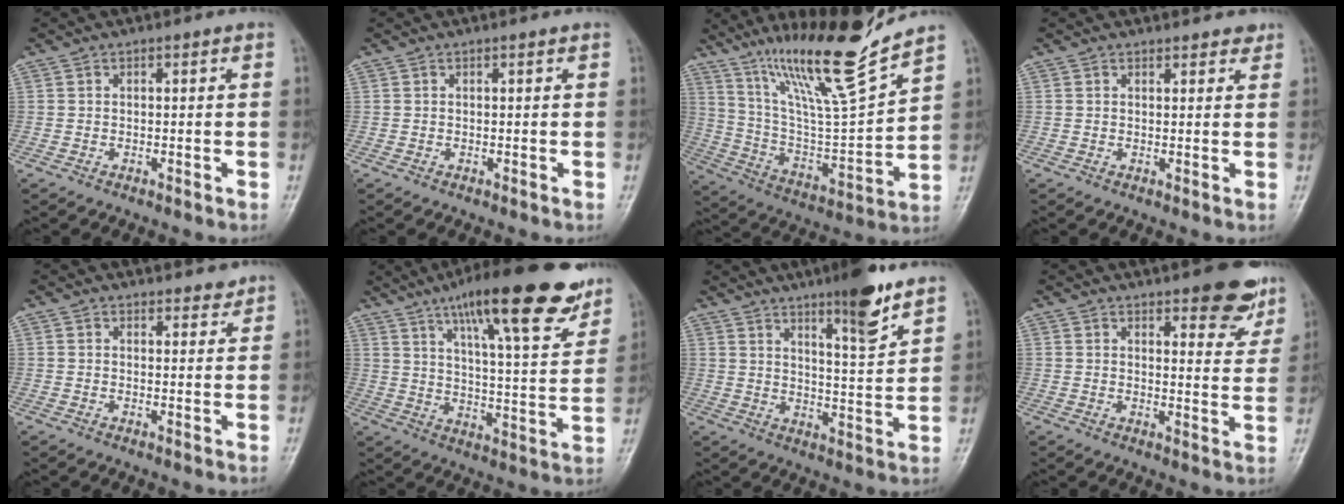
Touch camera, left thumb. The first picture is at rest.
{"total": 0.0}
{"total": 19.4, "force": [14.9, 0.9, 12.4], "torque": [-0.188, -0.082, 0.271]}
{"total": 2.2, "force": [1.9, 1.0, 0.4], "torque": [0.011, -0.008, 0.019]}
{"total": 2.6, "force": [2.3, 1.0, 0.4], "torque": [0.012, -0.016, 0.029]}
{"total": 21.9, "force": [14.1, 5.0, 16.0], "torque": [-0.211, -0.048, 0.215]}
{"total": 10.8, "force": [7.5, 1.6, 7.7], "torque": [-0.105, -0.053, 0.117]}
{"total": 9.3, "force": [6.5, 3.1, 5.8], "torque": [-0.043, -0.041, 0.081]}